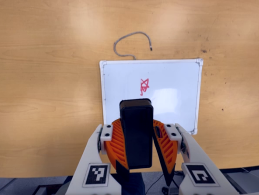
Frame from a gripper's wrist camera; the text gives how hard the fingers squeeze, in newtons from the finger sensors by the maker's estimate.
{"total": 10.0, "left": 10.1, "right": 9.9}